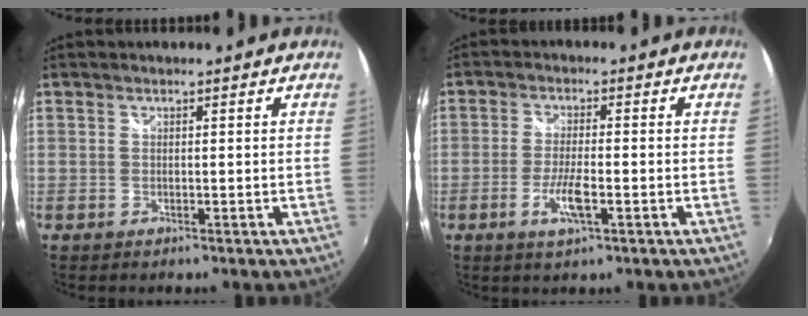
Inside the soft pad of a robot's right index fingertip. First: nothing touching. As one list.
[{"total": 5.7, "force": [-2.2, 1.1, 5.1], "torque": [-0.106, -0.008, -0.042]}]